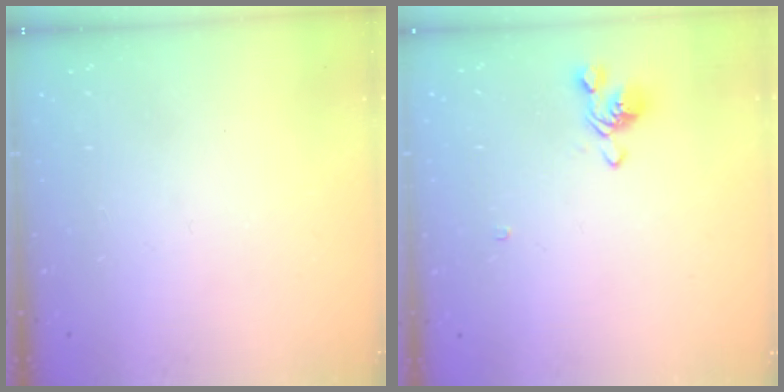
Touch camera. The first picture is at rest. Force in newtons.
{"total": 2.0, "press": 1.9, "slide": 0.8}